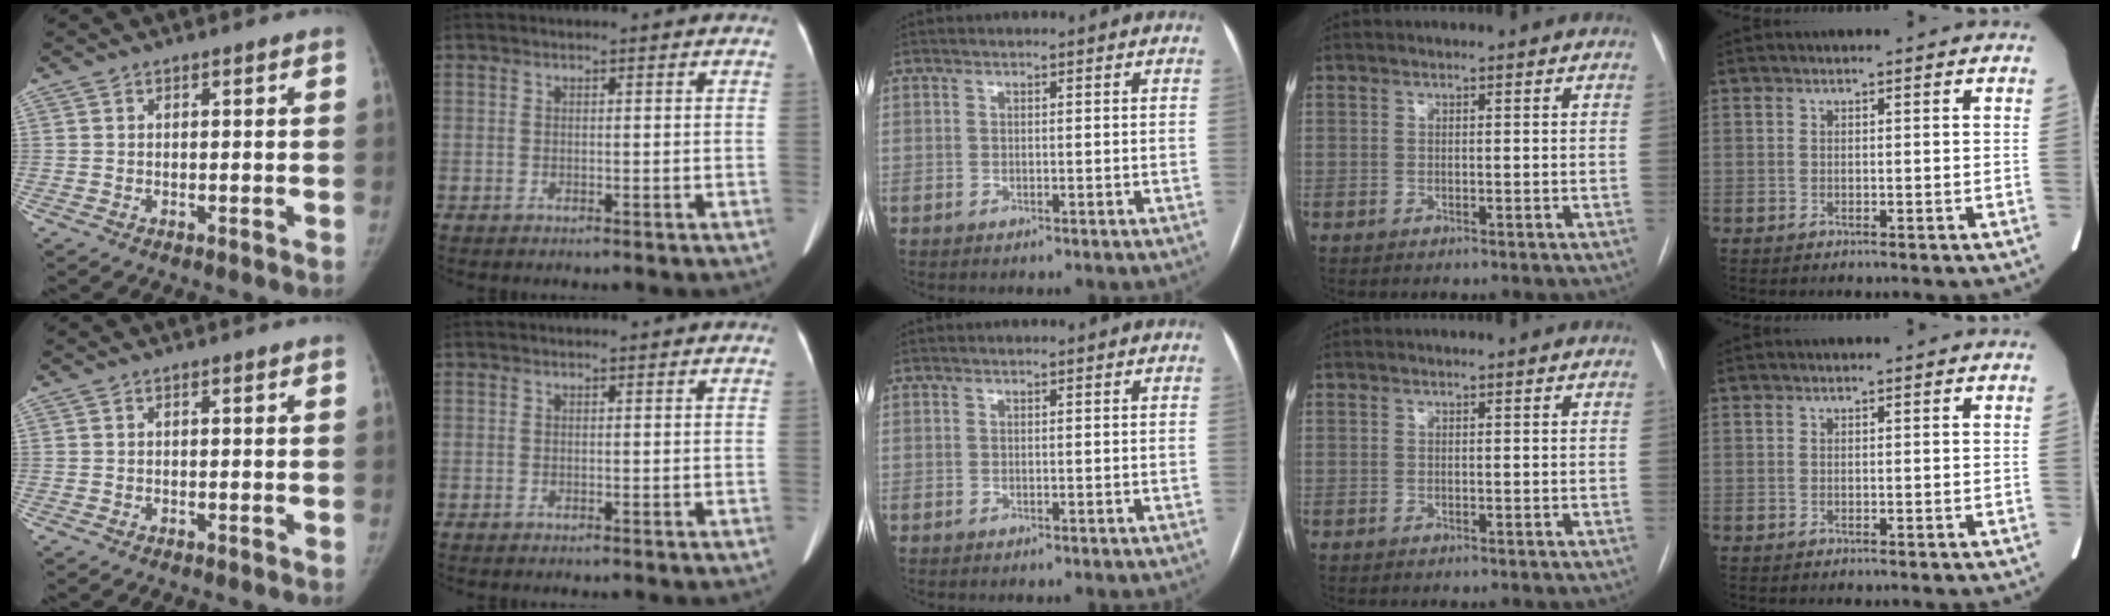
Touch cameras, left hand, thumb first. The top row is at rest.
{}